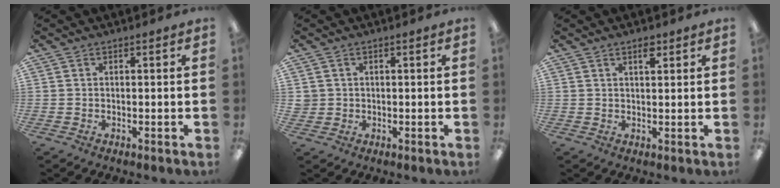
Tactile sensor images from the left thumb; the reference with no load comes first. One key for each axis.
{"total": 1.8, "fx": 0.5, "fy": 1.7, "fz": 0.1, "tx": -0.005, "ty": 0.002, "tz": 0.008}
{"total": 2.6, "fx": 1.8, "fy": 0.7, "fz": 1.7, "tx": -0.021, "ty": -0.005, "tz": 0.029}